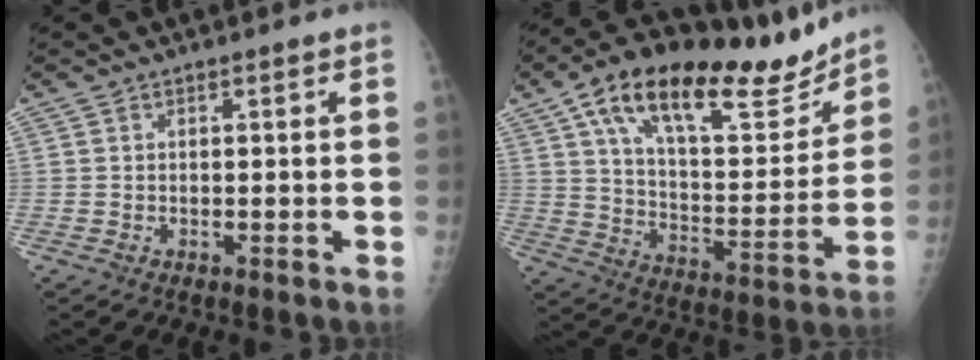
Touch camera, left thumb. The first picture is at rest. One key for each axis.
{"total": 25.7, "fx": 16.9, "fy": 10.0, "fz": 16.6, "tx": -0.214, "ty": -0.040, "tz": 0.272}